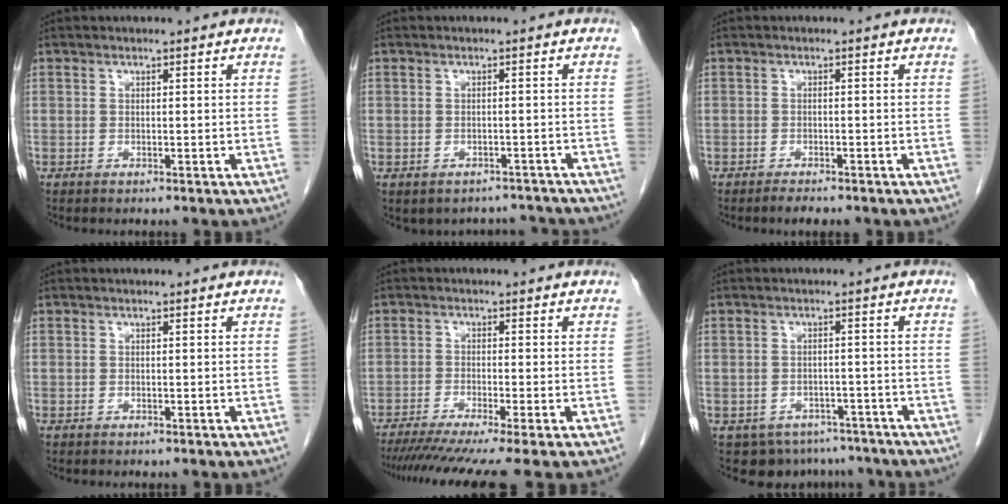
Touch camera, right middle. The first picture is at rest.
{"total": 5.6, "force": [-4.8, 2.9, 0.3], "torque": [0.005, 0.019, -0.052]}
{"total": 1.8, "force": [-1.5, 0.4, 0.9], "torque": [-0.022, -0.005, -0.021]}
{"total": 0.0}
{"total": 10.4, "force": [-8.3, -0.9, 6.3], "torque": [-0.084, -0.028, -0.128]}
{"total": 7.3, "force": [-5.6, 4.6, 1.0], "torque": [-0.004, 0.009, -0.066]}